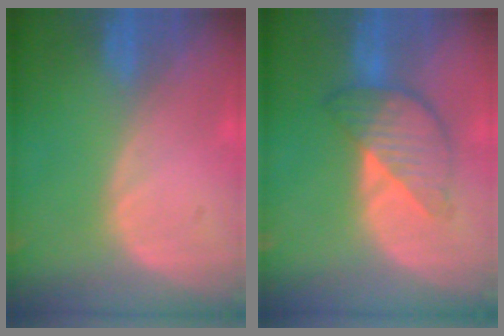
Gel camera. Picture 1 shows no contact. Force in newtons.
{"total": 6.2, "press": 6.2, "slide": 0.4}